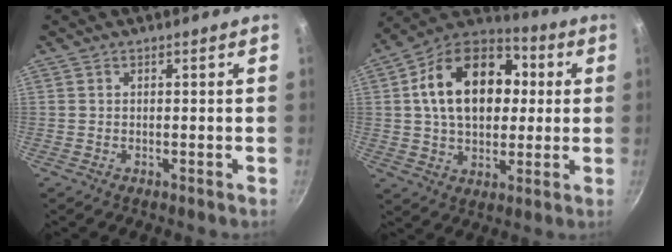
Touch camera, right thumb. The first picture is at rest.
{"total": 21.2, "force": [3.4, 14.4, 15.1], "torque": [-0.221, 0.026, 0.042]}